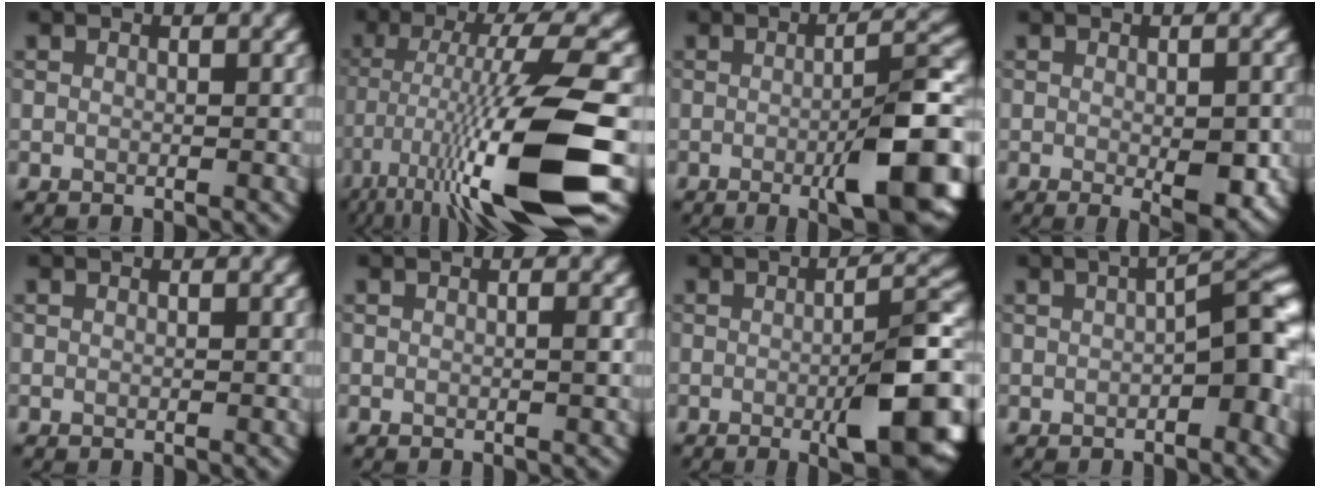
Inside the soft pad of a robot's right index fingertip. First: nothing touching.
{"total": 14.6, "force": [-6.4, 2.2, 12.9], "torque": [-0.229, -0.004, -0.103]}
{"total": 10.3, "force": [-3.0, 2.3, 9.6], "torque": [-0.125, 0.001, -0.044]}
{"total": 4.2, "force": [-0.9, 1.3, 3.9], "torque": [-0.055, -0.010, -0.008]}
{"total": 0.0}
{"total": 0.6, "force": [0.0, 0.0, 0.6], "torque": [-0.010, 0.001, -0.001]}
{"total": 9.9, "force": [-2.5, 2.1, 9.4], "torque": [-0.124, -0.002, -0.036]}
{"total": 5.1, "force": [-0.9, 1.4, 4.8], "torque": [-0.058, 0.016, -0.017]}